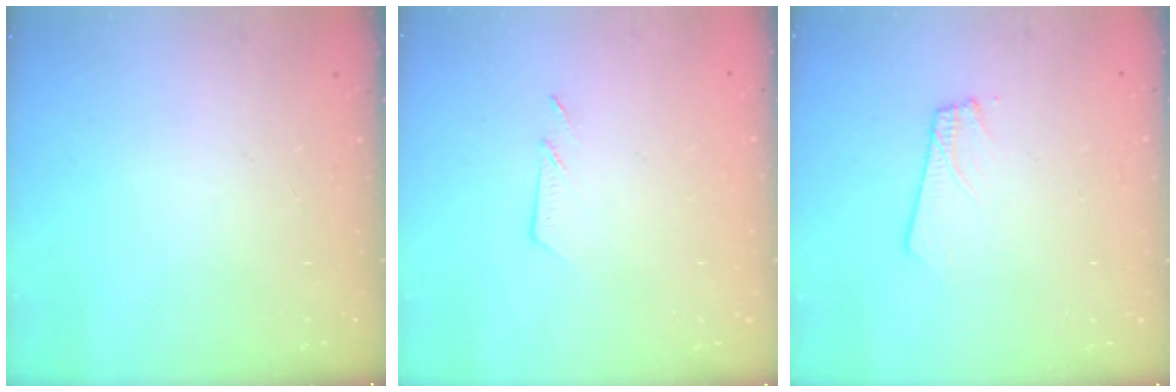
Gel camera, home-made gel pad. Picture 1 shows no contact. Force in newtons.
{"total": 4.2, "press": 4.2, "slide": 0.5}
{"total": 1.8, "press": 1.8, "slide": 0.1}